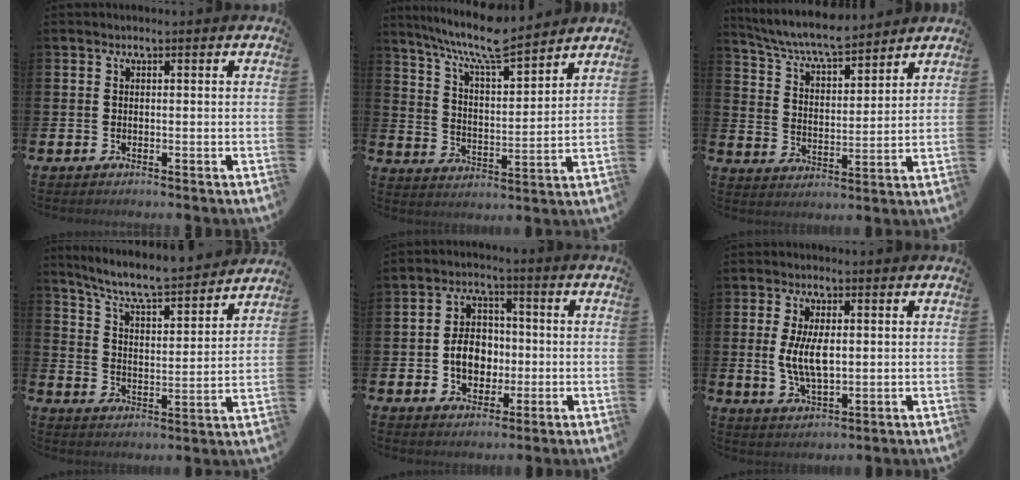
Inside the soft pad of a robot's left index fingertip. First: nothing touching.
{"total": 9.1, "force": [8.2, 1.1, 3.8], "torque": [-0.096, -0.052, 0.144]}
{"total": 7.2, "force": [6.6, 0.9, 2.5], "torque": [-0.076, -0.038, 0.115]}
{"total": 7.5, "force": [7.0, 0.8, 2.6], "torque": [-0.079, -0.056, 0.118]}
{"total": 6.0, "force": [-0.8, 4.7, 3.7], "torque": [-0.058, 0.008, -0.022]}
{"total": 5.9, "force": [0.7, 2.8, 5.2], "torque": [-0.099, -0.001, 0.007]}